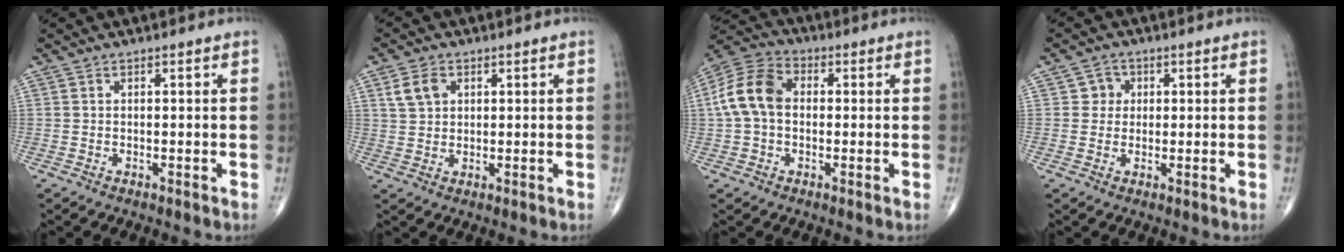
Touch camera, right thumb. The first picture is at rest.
{"total": 4.6, "force": [1.8, 3.3, 2.6], "torque": [-0.040, 0.000, 0.037]}
{"total": 11.1, "force": [0.4, 7.8, 7.9], "torque": [-0.158, 0.032, -0.003]}
{"total": 3.0, "force": [0.6, 2.9, 0.5], "torque": [0.014, 0.004, 0.002]}